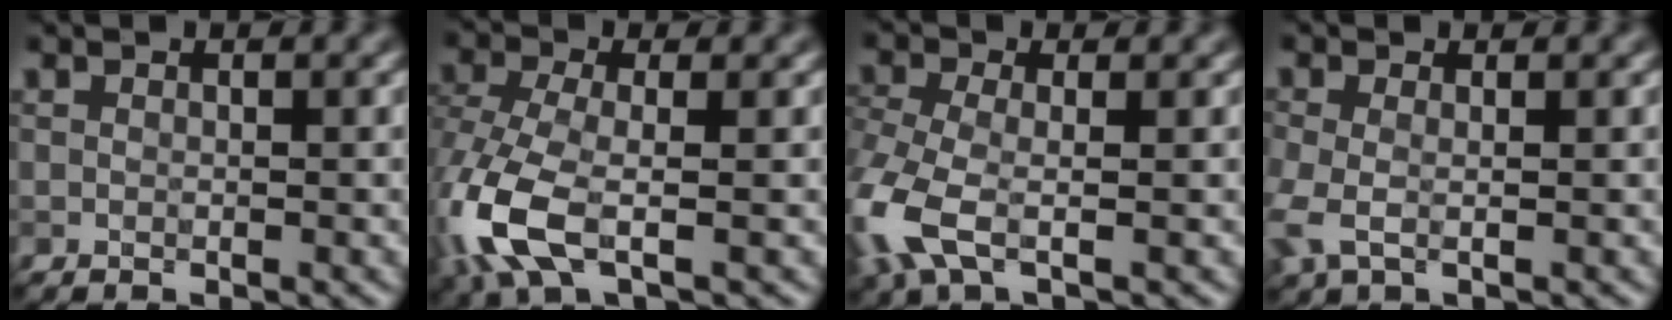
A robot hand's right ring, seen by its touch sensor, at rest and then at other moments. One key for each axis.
{"total": 6.2, "fx": -4.4, "fy": 1.5, "fz": 4.1, "tx": -0.154, "ty": -0.025, "tz": -0.058}
{"total": 5.2, "fx": -3.9, "fy": 1.3, "fz": 3.3, "tx": -0.131, "ty": -0.027, "tz": -0.045}
{"total": 1.8, "fx": -1.5, "fy": -0.1, "fz": 0.8, "tx": -0.053, "ty": -0.013, "tz": 0.002}